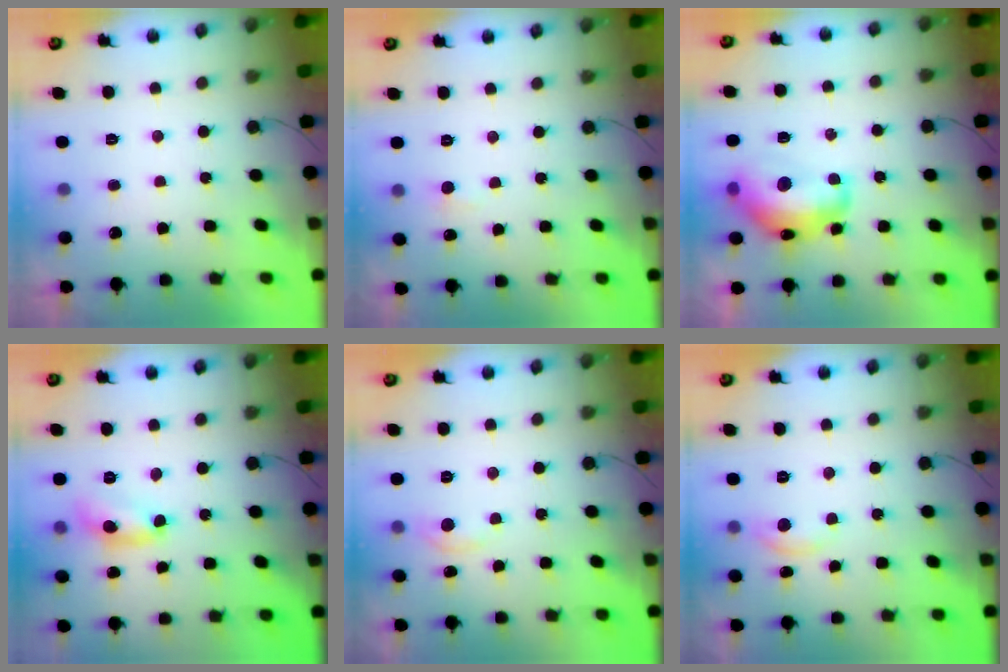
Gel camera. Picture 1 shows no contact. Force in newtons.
{"total": 4.2, "press": 4.2, "slide": 0.5}
{"total": 14.8, "press": 14.8, "slide": 1.3}
{"total": 9.8, "press": 9.8, "slide": 0.7}
{"total": 3.4, "press": 3.3, "slide": 0.5}
{"total": 3.9, "press": 3.9, "slide": 0.3}